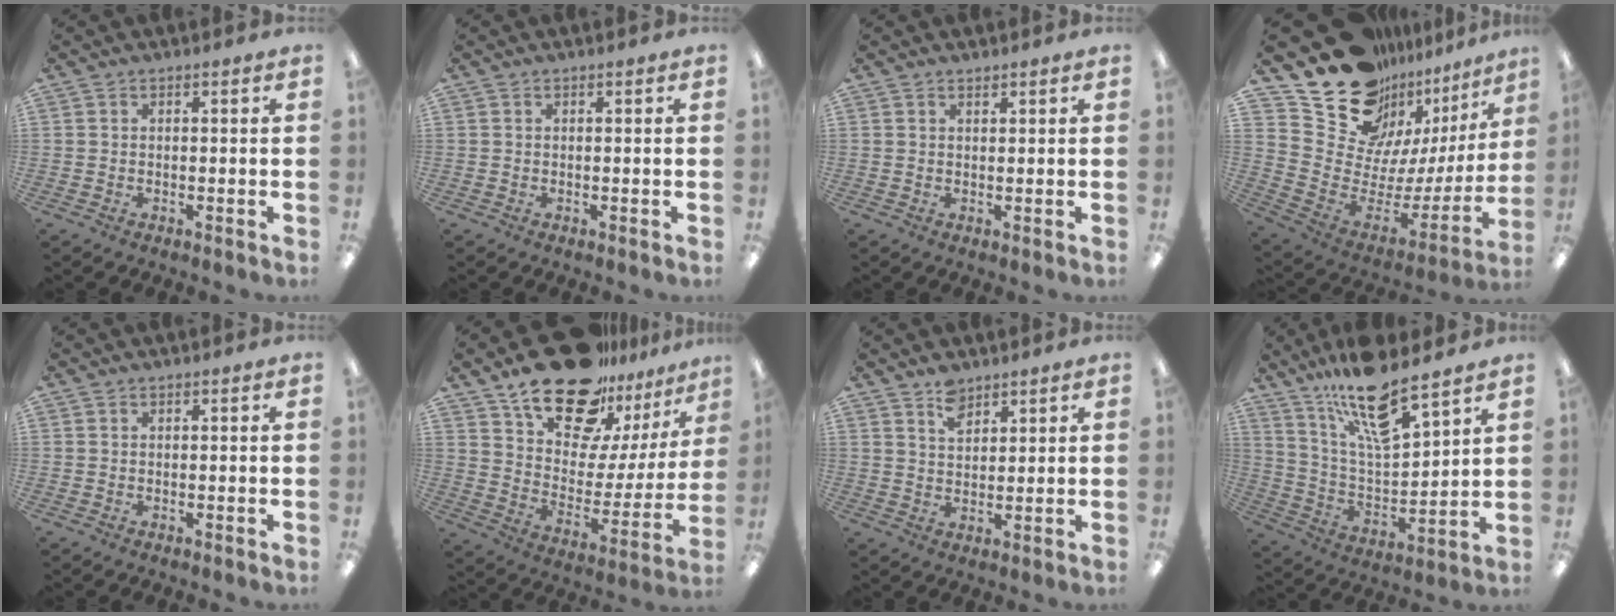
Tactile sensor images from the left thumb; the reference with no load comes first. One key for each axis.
{"total": 0.0}
{"total": 1.0, "fx": 1.0, "fy": 0.3, "fz": 0.3, "tx": -0.007, "ty": 0.000, "tz": 0.018}
{"total": 19.4, "fx": 14.3, "fy": 11.4, "fz": 6.5, "tx": -0.100, "ty": -0.123, "tz": 0.279}
{"total": 0.0}
{"total": 23.5, "fx": 17.4, "fy": 11.5, "fz": 11.0, "tx": -0.181, "ty": -0.105, "tz": 0.307}
{"total": 5.0, "fx": 3.9, "fy": 2.4, "fz": 1.8, "tx": -0.028, "ty": -0.017, "tz": 0.072}
{"total": 16.7, "fx": 12.8, "fy": 4.3, "fz": 9.8, "tx": -0.175, "ty": -0.077, "tz": 0.217}